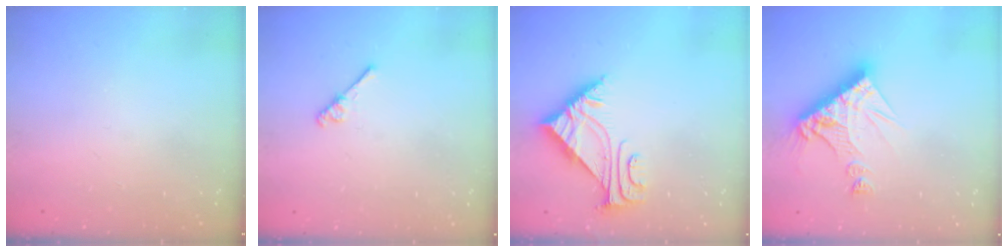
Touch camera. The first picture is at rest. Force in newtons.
{"total": 4.2, "press": 4.2, "slide": 0.6}
{"total": 4.9, "press": 4.8, "slide": 0.8}
{"total": 13.9, "press": 13.9, "slide": 1.4}